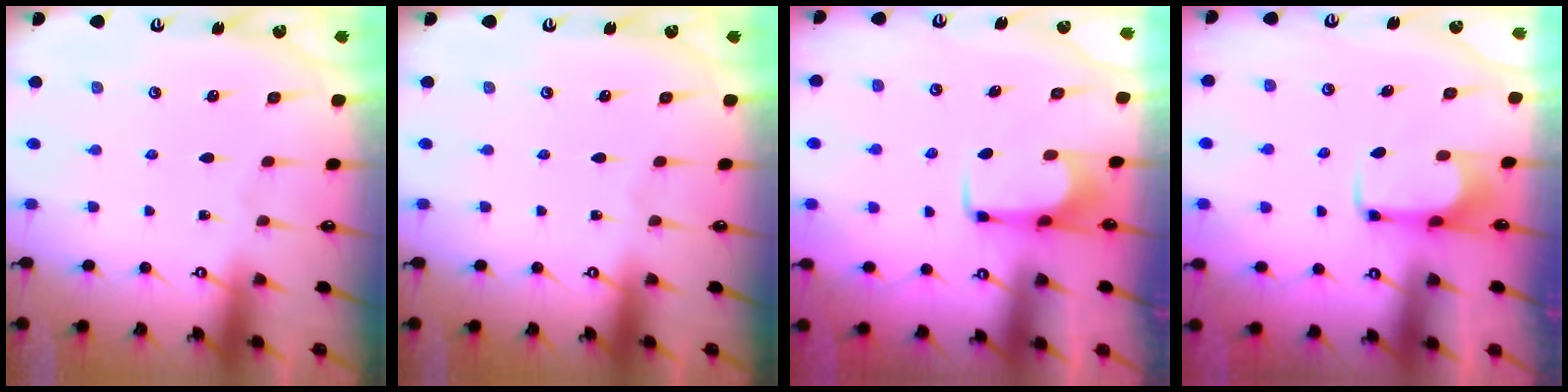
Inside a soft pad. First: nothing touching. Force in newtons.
{"total": 0.0}
{"total": 1.5, "press": 1.5, "slide": 0.4}
{"total": 1.9, "press": 1.9, "slide": 0.3}